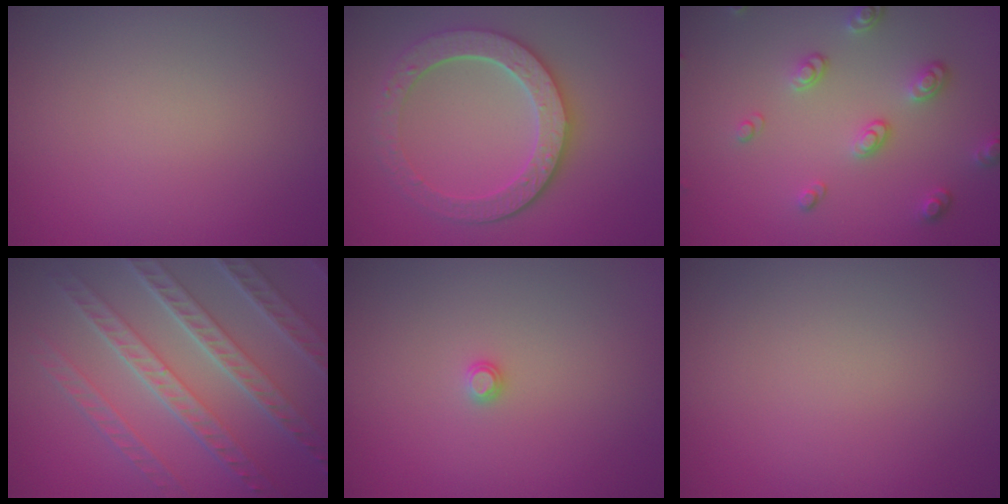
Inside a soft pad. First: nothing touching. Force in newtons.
{"total": 5.2, "press": 4.4, "slide": 2.8}
{"total": 3.3, "press": 2.6, "slide": 1.9}
{"total": 7.9, "press": 5.5, "slide": 5.7}
{"total": 0.6, "press": 0.6, "slide": 0.2}
{"total": 0.0}